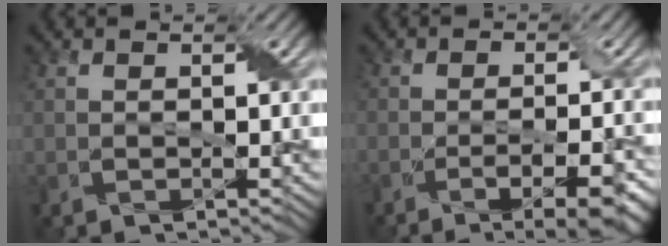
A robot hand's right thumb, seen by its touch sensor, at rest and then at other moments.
{"total": 8.8, "force": [-5.3, 2.5, 6.5], "torque": [-0.080, 0.003, -0.068]}